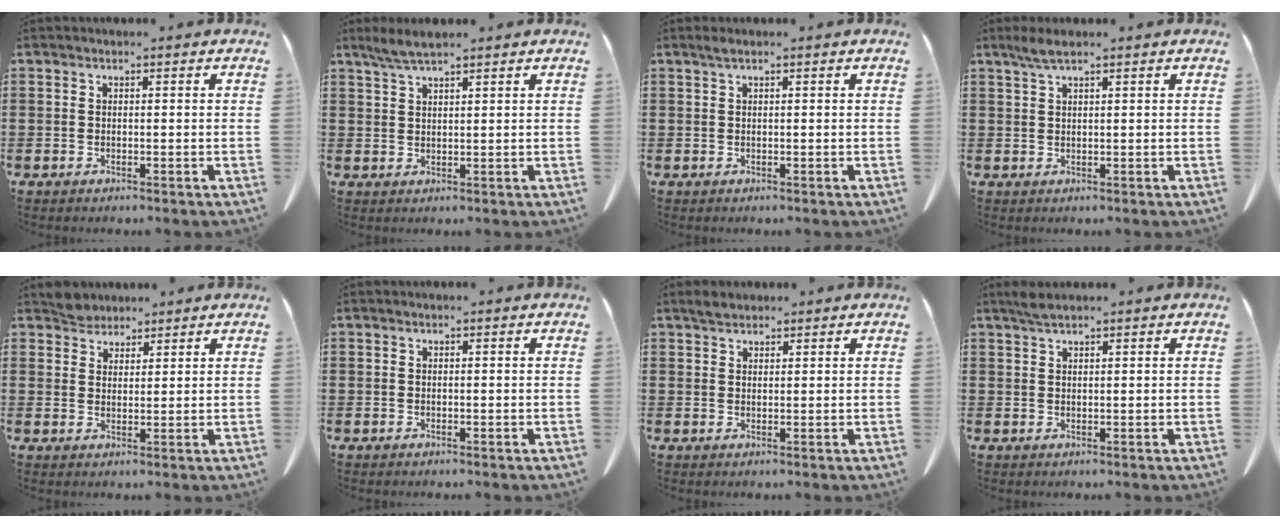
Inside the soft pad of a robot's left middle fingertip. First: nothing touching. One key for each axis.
{"total": 3.3, "fx": 2.4, "fy": 0.5, "fz": 2.2, "tx": -0.047, "ty": 0.003, "tz": 0.044}
{"total": 0.8, "fx": 0.4, "fy": 0.1, "fz": 0.7, "tx": -0.014, "ty": 0.002, "tz": 0.006}
{"total": 2.4, "fx": 1.6, "fy": 0.4, "fz": 1.8, "tx": -0.037, "ty": 0.004, "tz": 0.028}
{"total": 3.3, "fx": 3.1, "fy": 1.1, "fz": 0.0, "tx": -0.011, "ty": 0.004, "tz": 0.060}
{"total": 0.0}
{"total": 1.9, "fx": 1.7, "fy": 0.7, "fz": 0.4, "tx": -0.013, "ty": 0.006, "tz": 0.033}
{"total": 1.7, "fx": 1.4, "fy": 0.3, "fz": 1.0, "tx": -0.023, "ty": 0.003, "tz": 0.025}